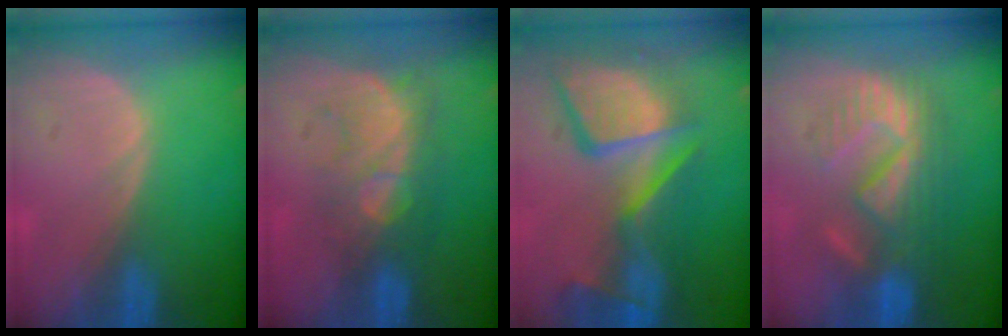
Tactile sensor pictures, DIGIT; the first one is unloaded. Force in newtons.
{"total": 8.2, "press": 7.3, "slide": 3.7}
{"total": 13.6, "press": 11.1, "slide": 7.8}
{"total": 8.9, "press": 8.7, "slide": 1.9}